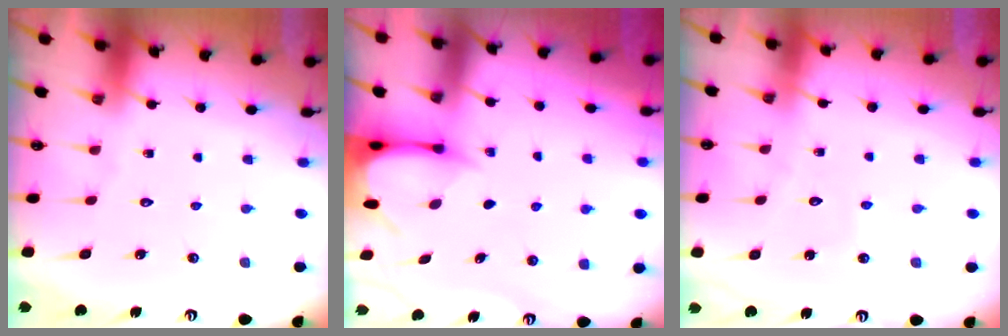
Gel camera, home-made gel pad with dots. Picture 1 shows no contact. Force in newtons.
{"total": 3.3, "press": 3.2, "slide": 0.3}
{"total": 2.6, "press": 2.6, "slide": 0.3}